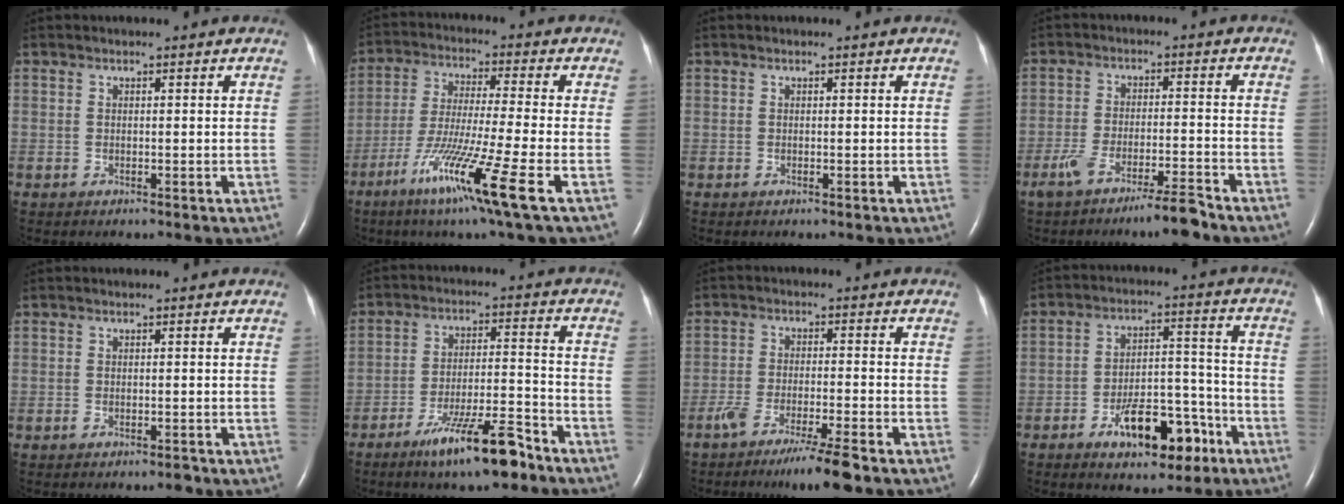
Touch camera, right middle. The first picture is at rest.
{"total": 13.7, "force": [-6.6, -1.5, 11.9], "torque": [-0.234, -0.043, -0.121]}
{"total": 0.0}
{"total": 6.9, "force": [-5.3, 0.2, 4.4], "torque": [-0.088, -0.006, -0.096]}
{"total": 1.1, "force": [-0.8, 0.2, 0.7], "torque": [-0.012, -0.001, -0.010]}
{"total": 11.1, "force": [-7.8, 1.2, 7.8], "torque": [-0.136, -0.014, -0.132]}
{"total": 8.0, "force": [-5.7, -0.1, 5.7], "torque": [-0.097, -0.020, -0.096]}
{"total": 10.9, "force": [-6.1, 4.5, 7.8], "torque": [-0.125, 0.022, -0.088]}